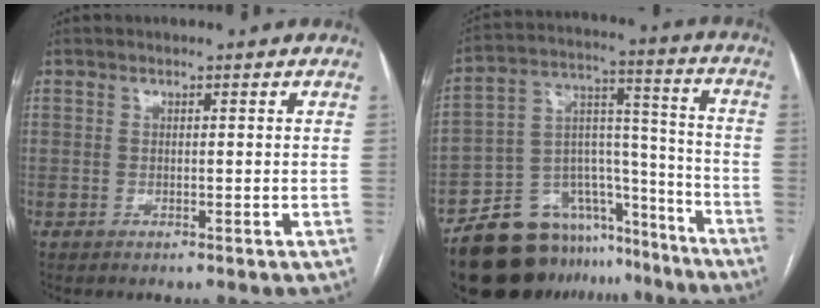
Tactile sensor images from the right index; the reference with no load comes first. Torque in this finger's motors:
{"motor_torque": [0.07, -0.50, -0.53, -0.21]}